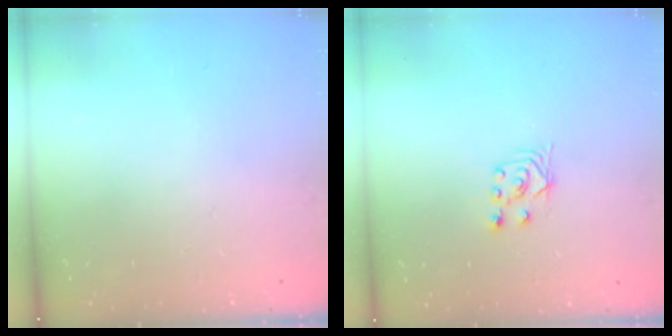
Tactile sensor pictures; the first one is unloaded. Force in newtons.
{"total": 3.0, "press": 2.8, "slide": 0.9}